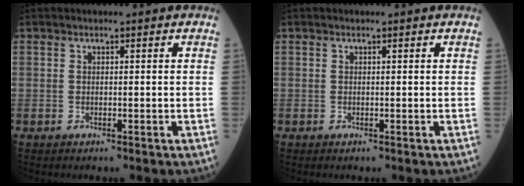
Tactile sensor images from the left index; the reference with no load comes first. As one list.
[{"total": 0.0}]